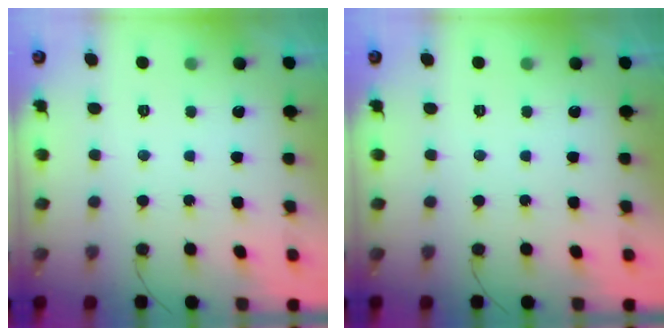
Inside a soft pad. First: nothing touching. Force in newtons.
{"total": 0.0}